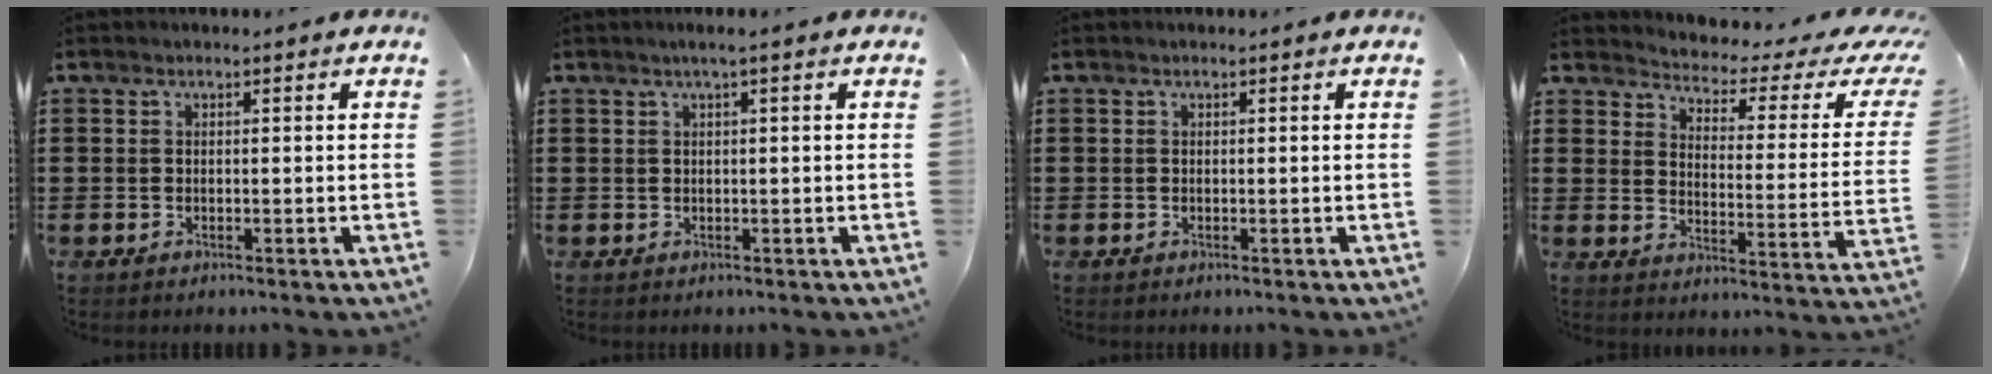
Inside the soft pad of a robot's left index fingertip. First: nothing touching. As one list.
[{"total": 1.2, "force": [0.1, -0.2, 1.2], "torque": [-0.020, -0.002, 0.002]}, {"total": 0.0}, {"total": 2.7, "force": [2.1, 0.6, 1.6], "torque": [-0.040, -0.031, 0.024]}]